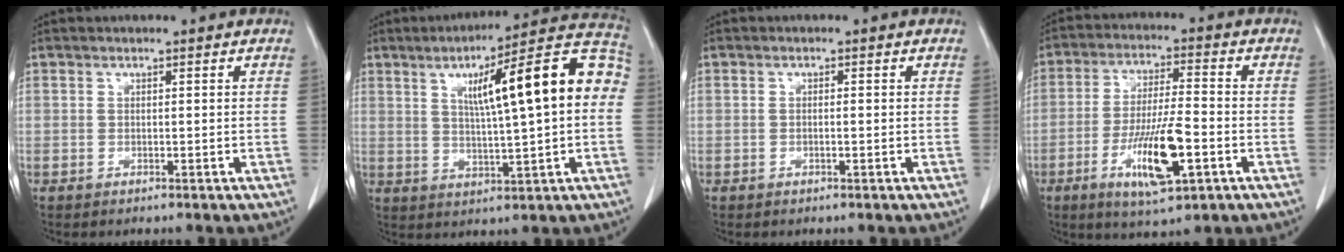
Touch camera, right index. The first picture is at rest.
{"total": 17.1, "force": [3.0, 2.0, 16.7], "torque": [-0.233, 0.038, 0.040]}
{"total": 0.7, "force": [-0.2, 0.1, 0.7], "torque": [-0.012, 0.002, -0.002]}
{"total": 11.5, "force": [-4.1, 1.9, 10.5], "torque": [-0.193, -0.010, -0.066]}